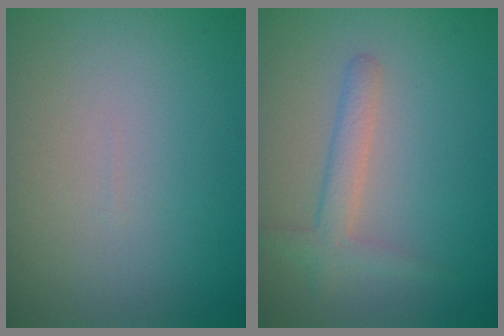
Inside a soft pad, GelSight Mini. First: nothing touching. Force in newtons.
{"total": 1.8, "press": 1.8, "slide": 0.2}